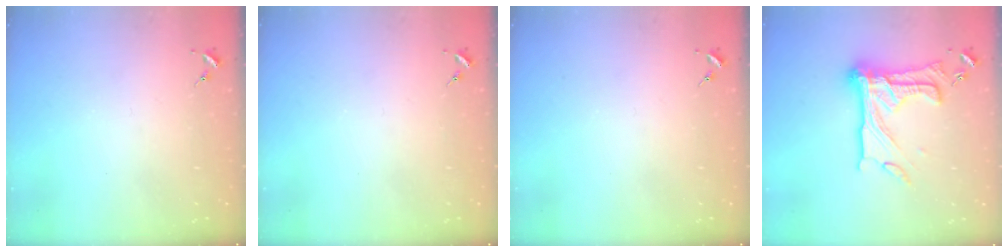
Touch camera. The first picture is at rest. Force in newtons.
{"total": 0.0}
{"total": 0.0}
{"total": 23.4, "press": 23.2, "slide": 2.4}